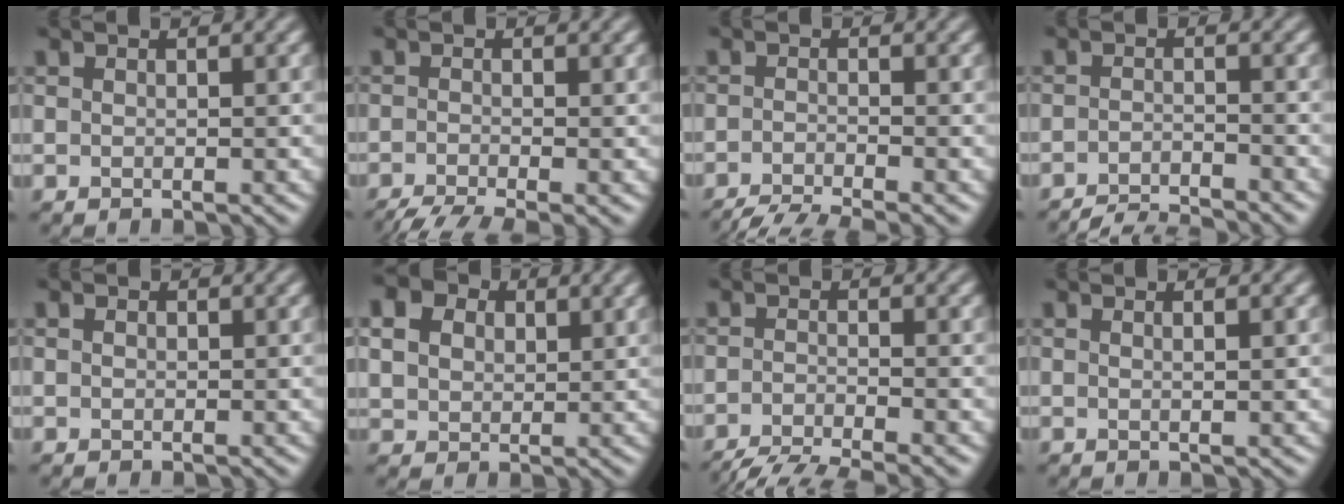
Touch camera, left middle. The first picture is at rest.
{"total": 4.5, "force": [-3.3, 0.9, 3.0], "torque": [-0.045, -0.012, -0.059]}
{"total": 4.8, "force": [-4.0, 0.5, 2.5], "torque": [-0.047, -0.008, -0.072]}
{"total": 4.4, "force": [-4.2, 0.3, 1.3], "torque": [-0.021, -0.005, -0.073]}
{"total": 1.0, "force": [0.3, -0.4, -0.9], "torque": [0.005, 0.005, 0.011]}
{"total": 5.4, "force": [3.5, 3.6, 2.1], "torque": [-0.080, 0.020, 0.059]}
{"total": 5.2, "force": [-4.5, 0.6, 2.6], "torque": [-0.052, -0.016, -0.081]}
{"total": 0.7, "force": [0.6, 0.0, 0.4], "torque": [-0.008, 0.007, 0.001]}